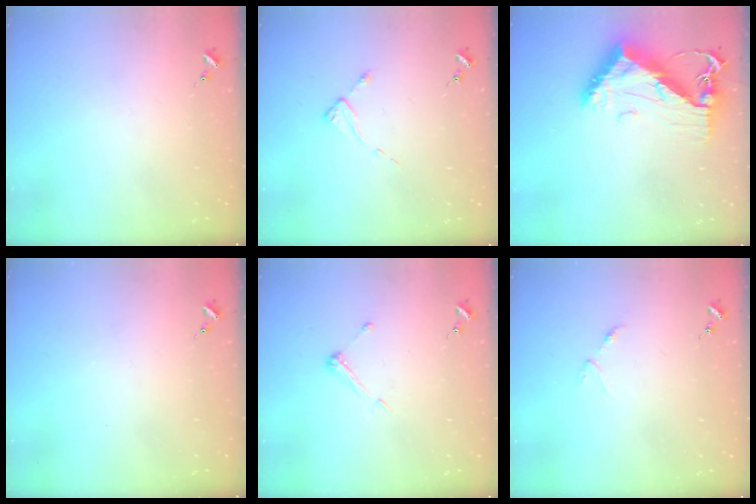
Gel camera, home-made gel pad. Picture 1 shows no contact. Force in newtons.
{"total": 2.6, "press": 2.6, "slide": 0.4}
{"total": 12.5, "press": 12.4, "slide": 1.1}
{"total": 0.0}
{"total": 5.7, "press": 5.7, "slide": 0.4}
{"total": 3.1, "press": 3.0, "slide": 0.4}